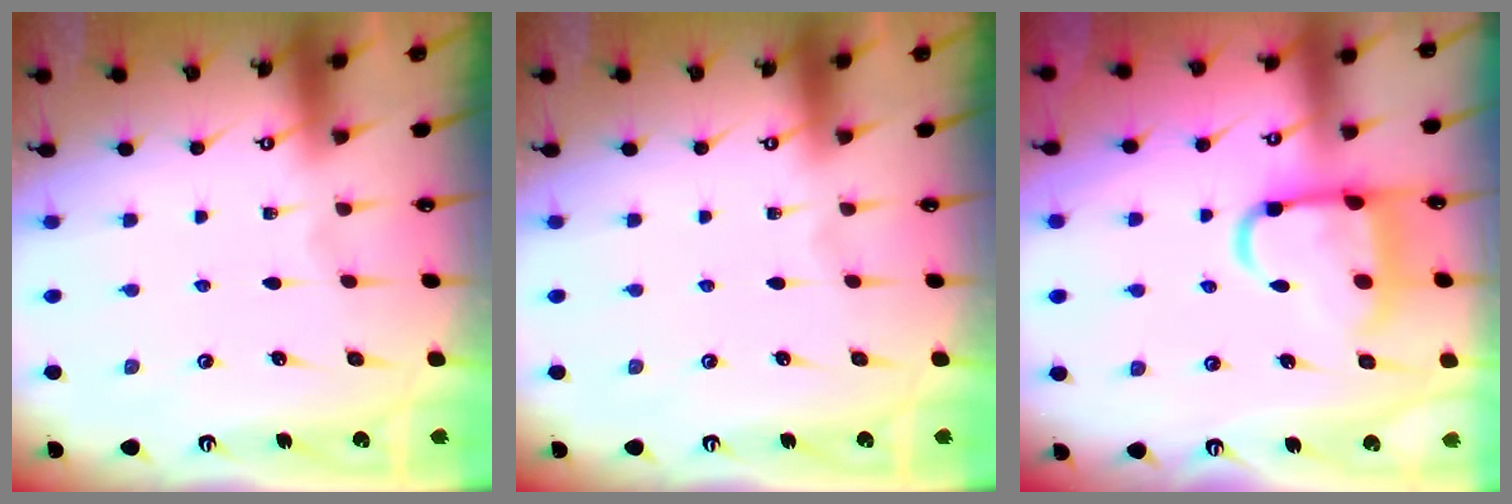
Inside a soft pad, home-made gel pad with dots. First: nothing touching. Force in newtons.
{"total": 0.0}
{"total": 13.0, "press": 13.0, "slide": 1.2}